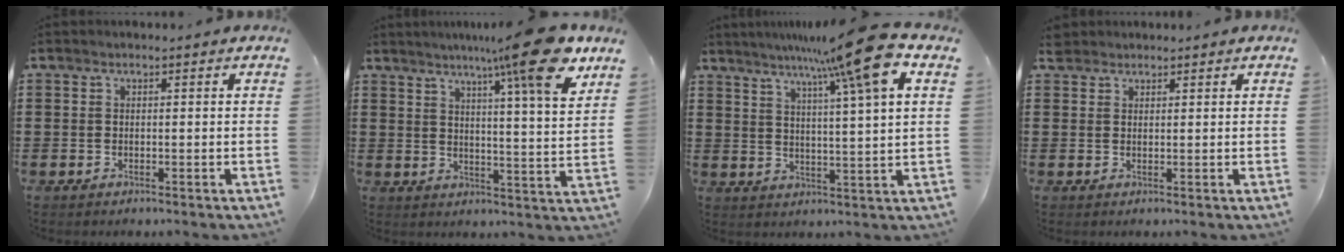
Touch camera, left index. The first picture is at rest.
{"total": 13.3, "force": [9.3, 0.6, 9.5], "torque": [-0.151, -0.039, 0.143]}
{"total": 11.8, "force": [7.6, -0.6, 9.1], "torque": [-0.162, -0.026, 0.112]}
{"total": 1.8, "force": [1.6, 0.8, 0.2], "torque": [-0.008, 0.004, 0.033]}